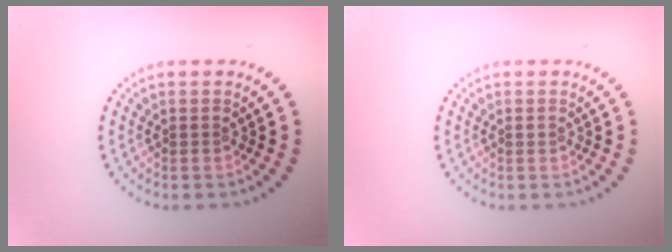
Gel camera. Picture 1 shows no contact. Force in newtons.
{"total": 0.5, "press": 0.5, "slide": 0.1}